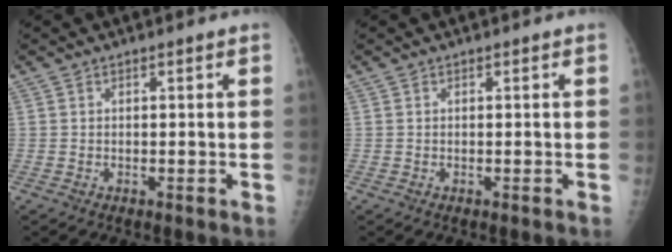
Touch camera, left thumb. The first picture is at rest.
{"total": 0.0}